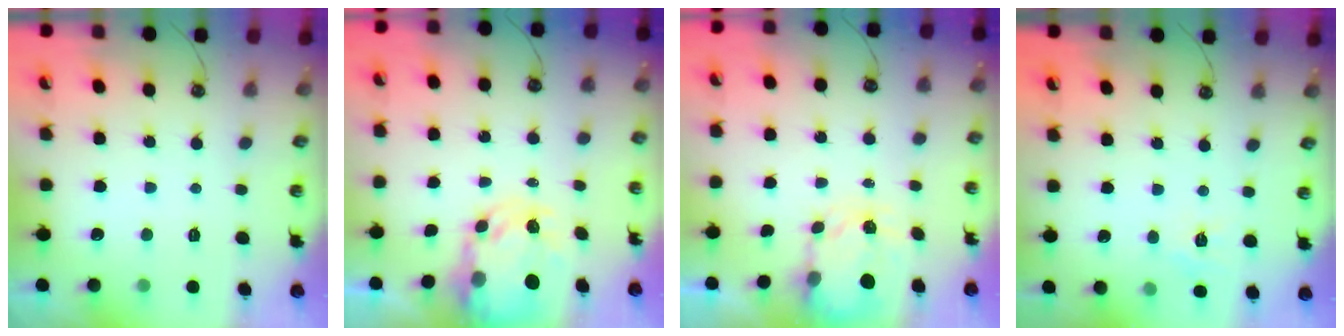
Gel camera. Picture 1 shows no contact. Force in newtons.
{"total": 6.1, "press": 6.1, "slide": 0.6}
{"total": 3.6, "press": 3.6, "slide": 0.6}
{"total": 5.2, "press": 5.1, "slide": 0.6}